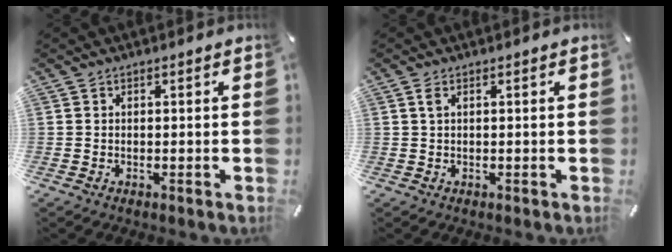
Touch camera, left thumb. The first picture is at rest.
{"total": 1.2, "force": [0.4, 0.3, 1.1], "torque": [-0.023, 0.002, 0.006]}